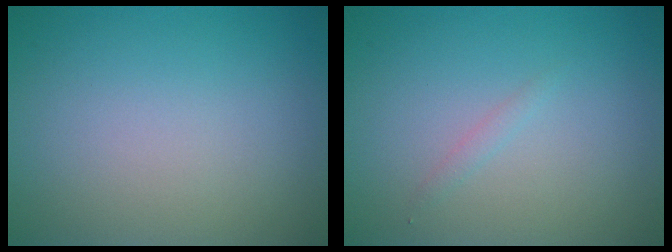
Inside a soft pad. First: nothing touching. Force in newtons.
{"total": 0.7, "press": 0.7, "slide": 0.1}